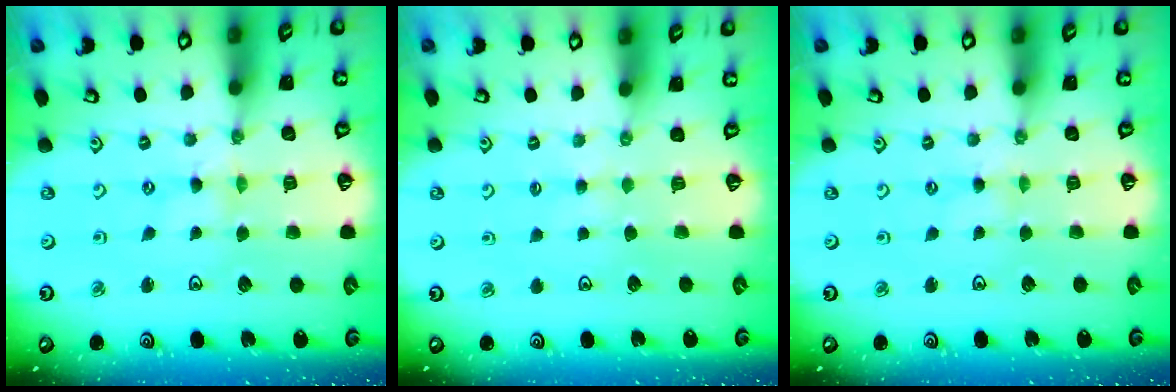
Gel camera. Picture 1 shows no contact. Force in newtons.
{"total": 2.4, "press": 2.4, "slide": 0.4}
{"total": 1.4, "press": 1.3, "slide": 0.4}